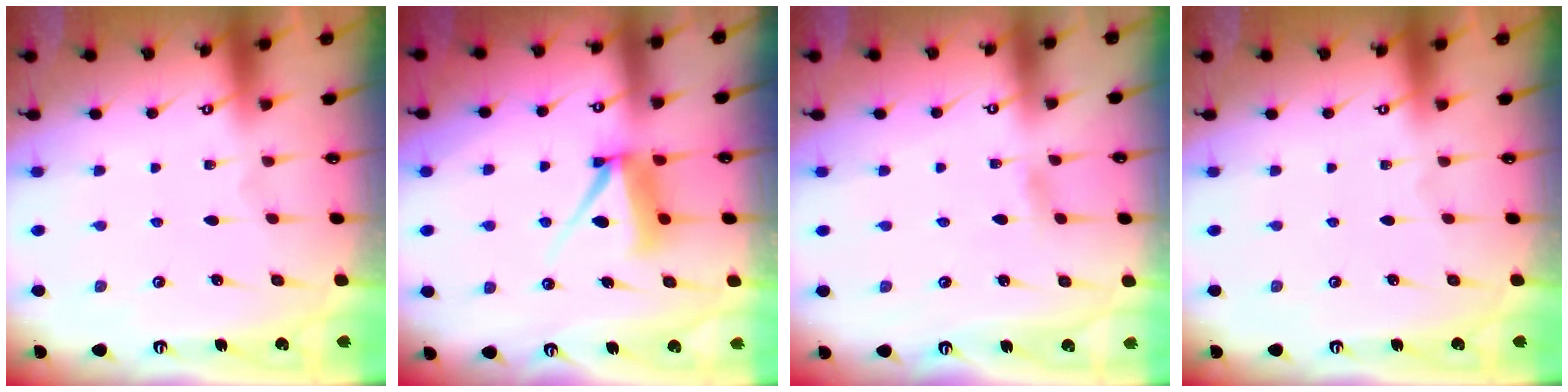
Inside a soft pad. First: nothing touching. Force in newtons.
{"total": 8.2, "press": 8.1, "slide": 0.8}
{"total": 2.6, "press": 2.6, "slide": 0.3}
{"total": 0.0}